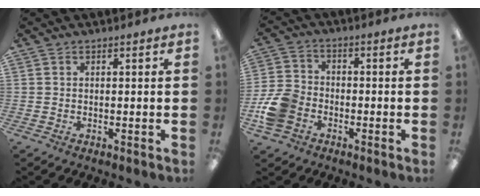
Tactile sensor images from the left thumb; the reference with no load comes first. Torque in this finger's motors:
{"motor_torque": [-0.52, 0.94, -0.23, 0.33, 0.06]}